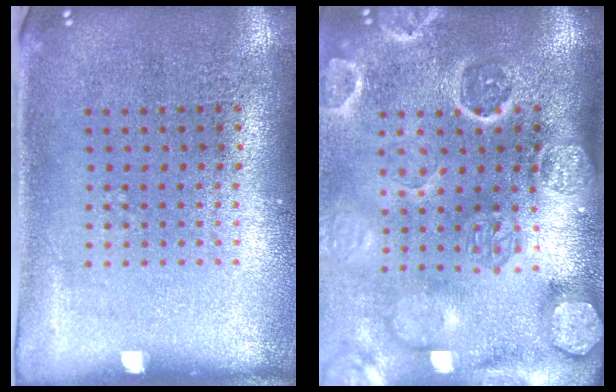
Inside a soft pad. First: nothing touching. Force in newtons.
{"total": 4.2, "press": 3.5, "slide": 2.4}